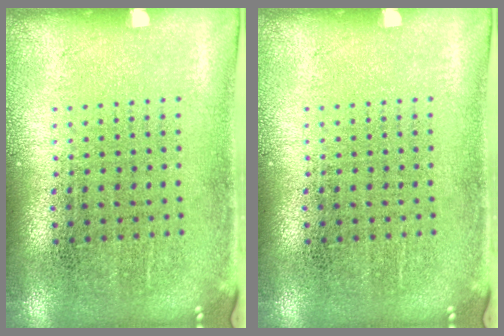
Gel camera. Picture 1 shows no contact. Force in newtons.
{"total": 0.0}